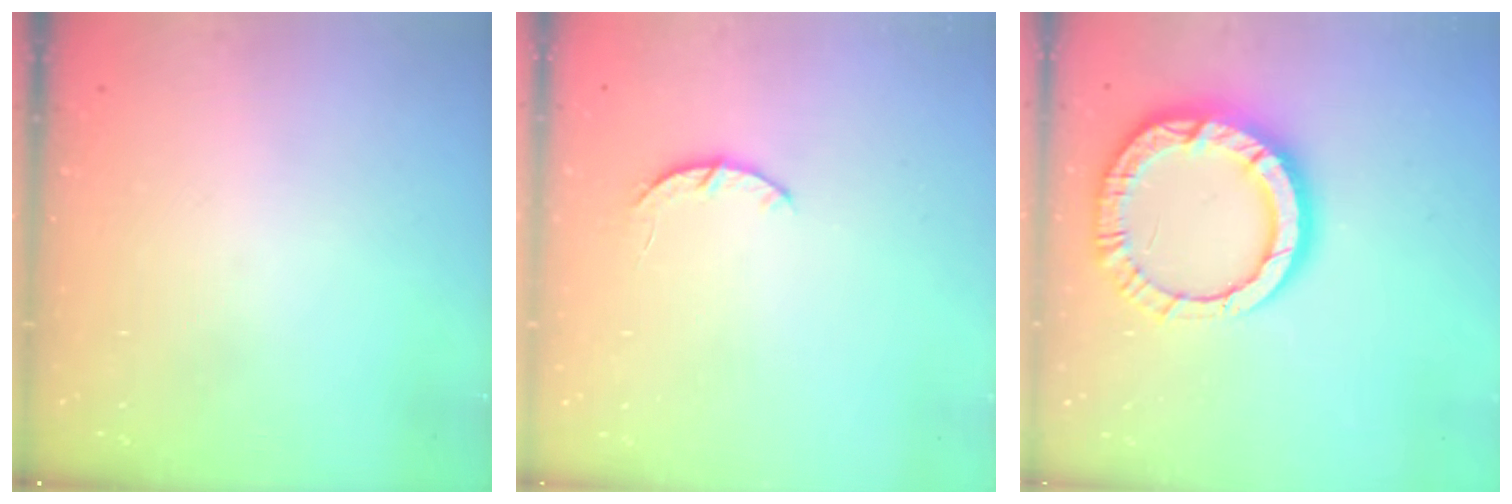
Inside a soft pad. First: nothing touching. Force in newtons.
{"total": 2.9, "press": 2.8, "slide": 0.5}
{"total": 14.0, "press": 14.0, "slide": 1.3}